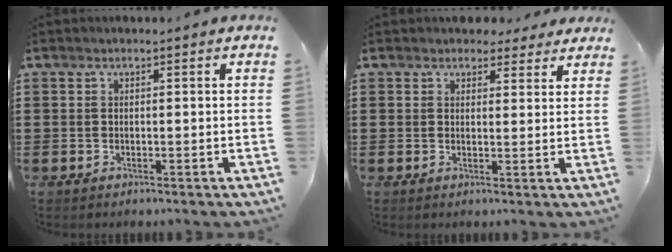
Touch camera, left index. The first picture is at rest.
{"total": 3.2, "force": [2.7, 1.6, 0.5], "torque": [-0.011, 0.000, 0.051]}